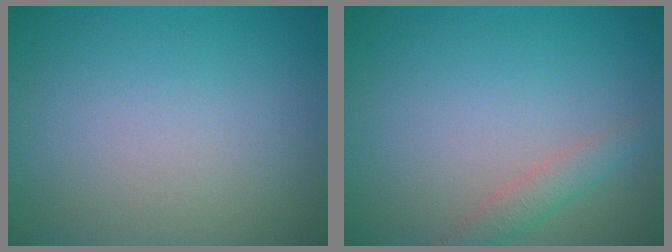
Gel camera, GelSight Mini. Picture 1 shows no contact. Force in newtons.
{"total": 1.9, "press": 1.9, "slide": 0.0}